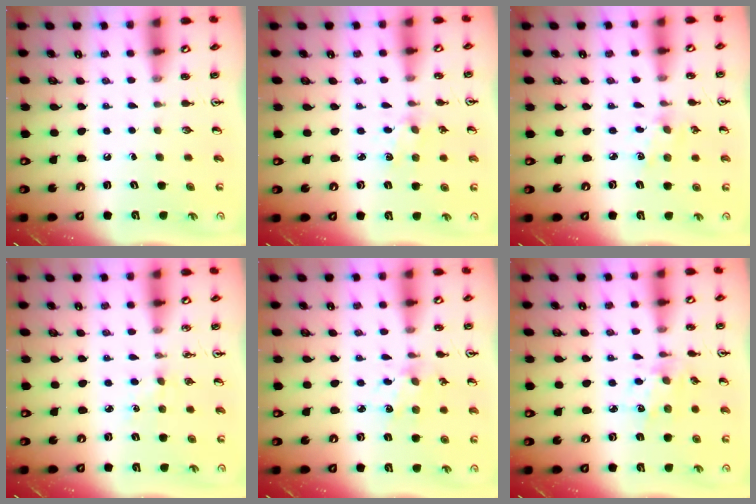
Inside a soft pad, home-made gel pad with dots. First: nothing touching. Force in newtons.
{"total": 1.3, "press": 1.2, "slide": 0.4}
{"total": 2.2, "press": 2.2, "slide": 0.3}
{"total": 2.5, "press": 2.5, "slide": 0.4}
{"total": 3.3, "press": 3.2, "slide": 0.3}
{"total": 4.4, "press": 4.2, "slide": 1.4}